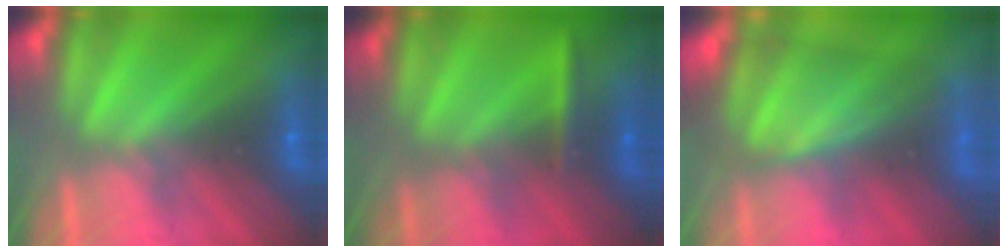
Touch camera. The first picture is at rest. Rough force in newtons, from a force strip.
{"total": 2.4}
{"total": 4.8}